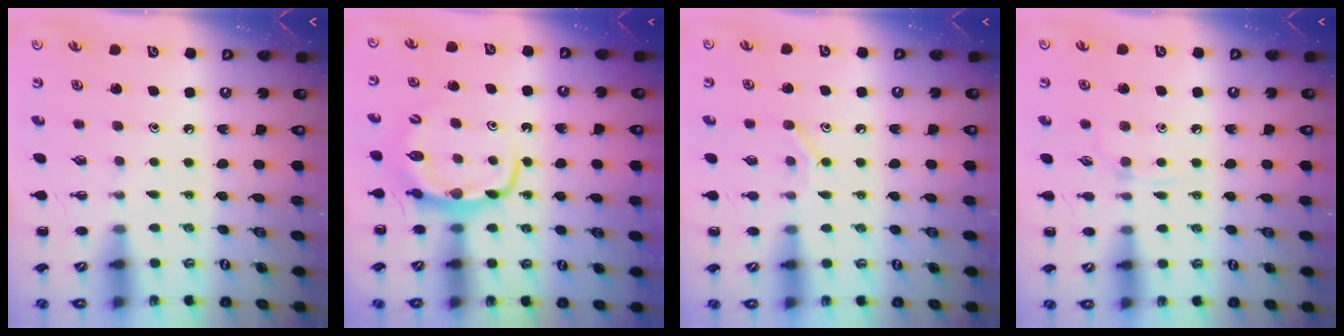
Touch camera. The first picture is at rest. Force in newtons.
{"total": 6.4, "press": 6.4, "slide": 0.4}
{"total": 8.4, "press": 8.3, "slide": 1.6}
{"total": 3.1, "press": 2.9, "slide": 1.1}